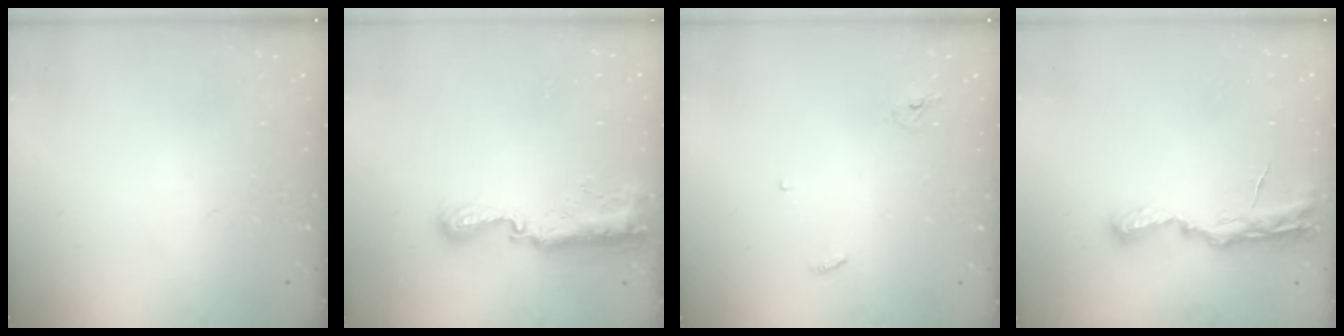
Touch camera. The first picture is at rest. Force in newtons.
{"total": 11.2, "press": 10.1, "slide": 4.8}
{"total": 2.9, "press": 2.9, "slide": 0.2}
{"total": 8.0, "press": 8.0, "slide": 0.7}